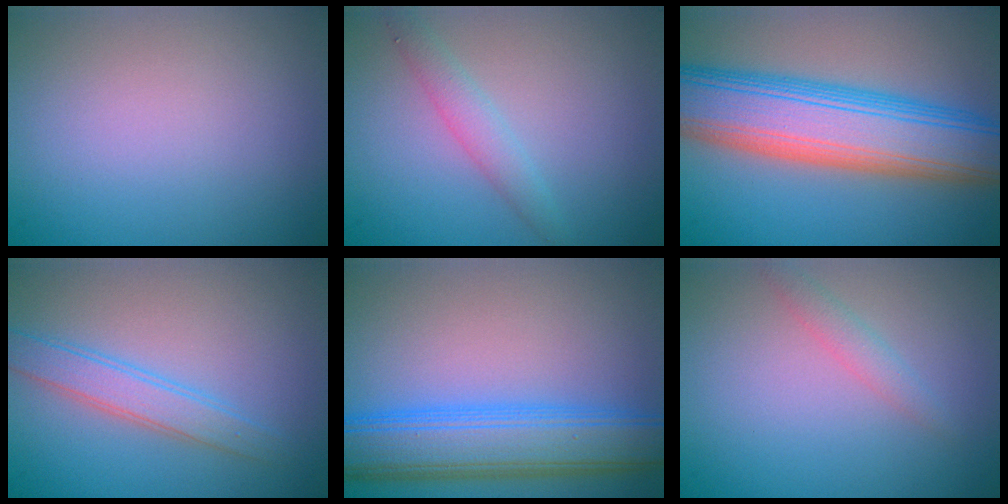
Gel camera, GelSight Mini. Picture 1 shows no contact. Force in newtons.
{"total": 2.5, "press": 2.5, "slide": 0.1}
{"total": 11.4, "press": 11.3, "slide": 0.6}
{"total": 2.9, "press": 2.9, "slide": 0.1}
{"total": 9.2, "press": 9.2, "slide": 0.3}
{"total": 1.4, "press": 1.4, "slide": 0.1}